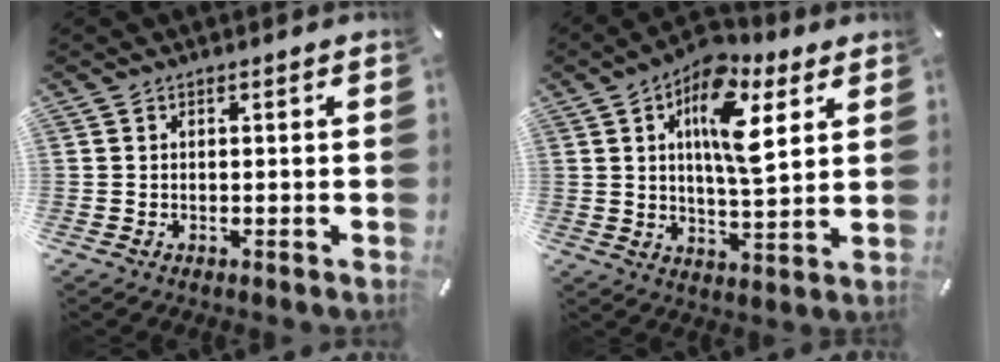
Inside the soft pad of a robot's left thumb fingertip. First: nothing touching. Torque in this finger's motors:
{"motor_torque": [0.51, 0.43, 0.55, -0.42, 0.22]}